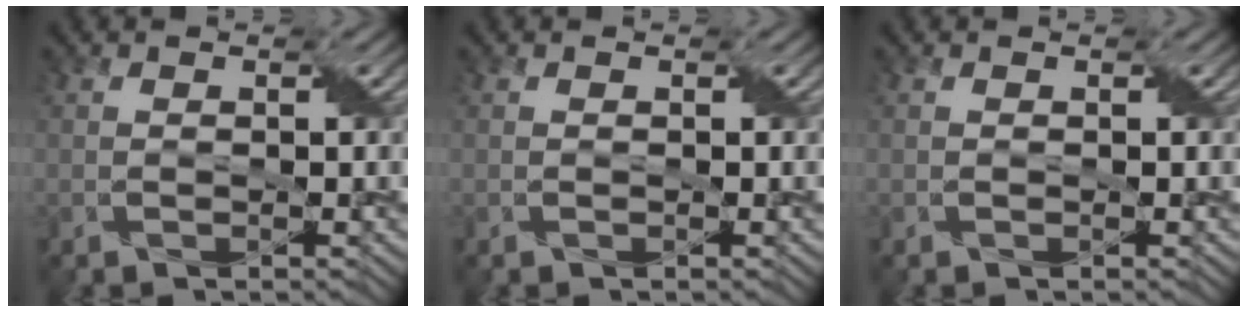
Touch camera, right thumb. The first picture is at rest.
{"total": 0.0}
{"total": 0.0}